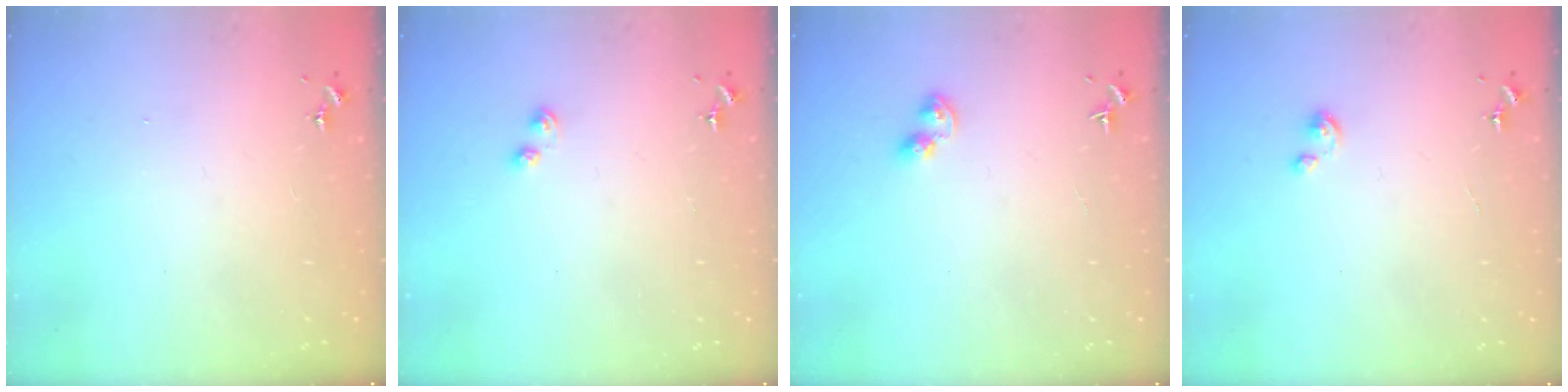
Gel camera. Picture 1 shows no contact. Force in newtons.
{"total": 2.3, "press": 2.2, "slide": 0.5}
{"total": 5.0, "press": 5.0, "slide": 0.5}
{"total": 1.9, "press": 1.9, "slide": 0.1}